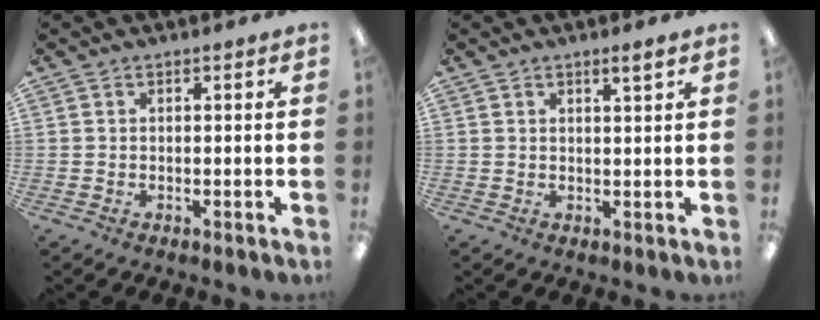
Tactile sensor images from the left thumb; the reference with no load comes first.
{"total": 2.3, "force": [1.7, 0.2, 1.5], "torque": [-0.023, -0.004, 0.028]}